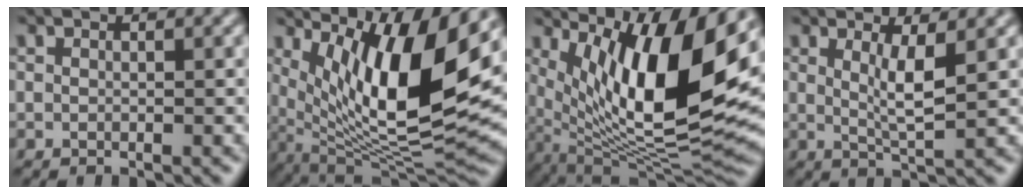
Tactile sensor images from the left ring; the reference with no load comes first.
{"total": 12.3, "force": [4.6, 3.6, 10.9], "torque": [-0.184, -0.009, 0.090]}
{"total": 13.6, "force": [5.0, 4.3, 12.0], "torque": [-0.196, -0.008, 0.091]}
{"total": 3.0, "force": [0.9, 0.6, 2.8], "torque": [-0.049, -0.009, 0.017]}